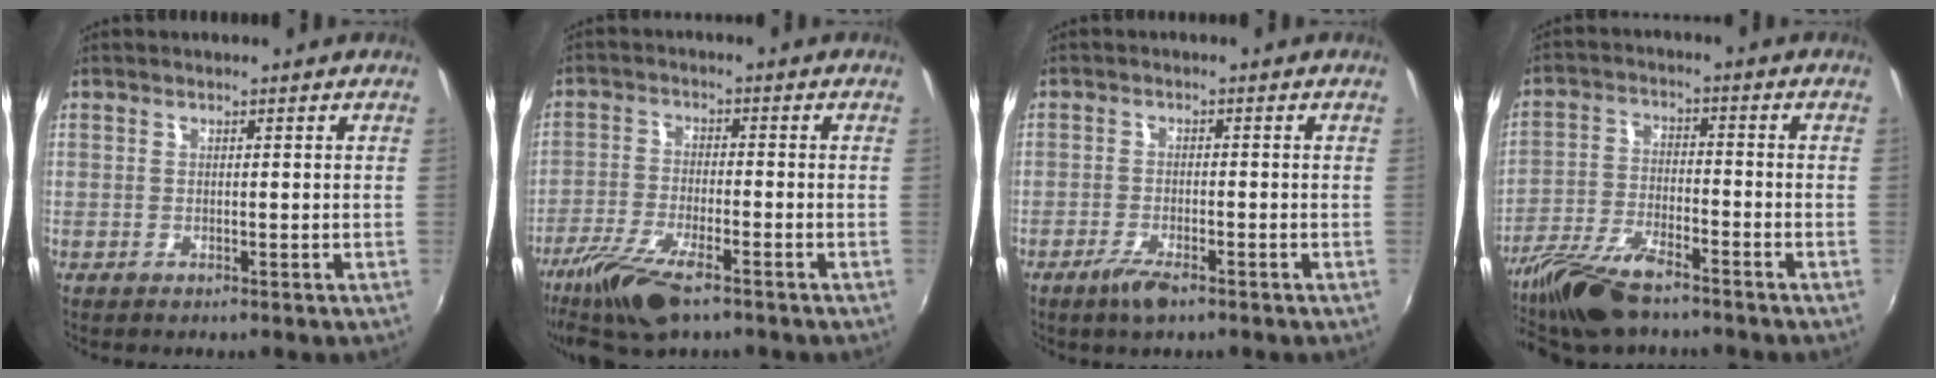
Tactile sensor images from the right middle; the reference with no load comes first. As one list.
[{"total": 11.1, "force": [-7.6, 3.0, 7.6], "torque": [-0.173, -0.032, -0.147]}, {"total": 4.0, "force": [-2.8, 1.0, 2.7], "torque": [-0.067, -0.009, -0.055]}, {"total": 12.3, "force": [-9.8, 3.4, 6.7], "torque": [-0.155, -0.021, -0.191]}]